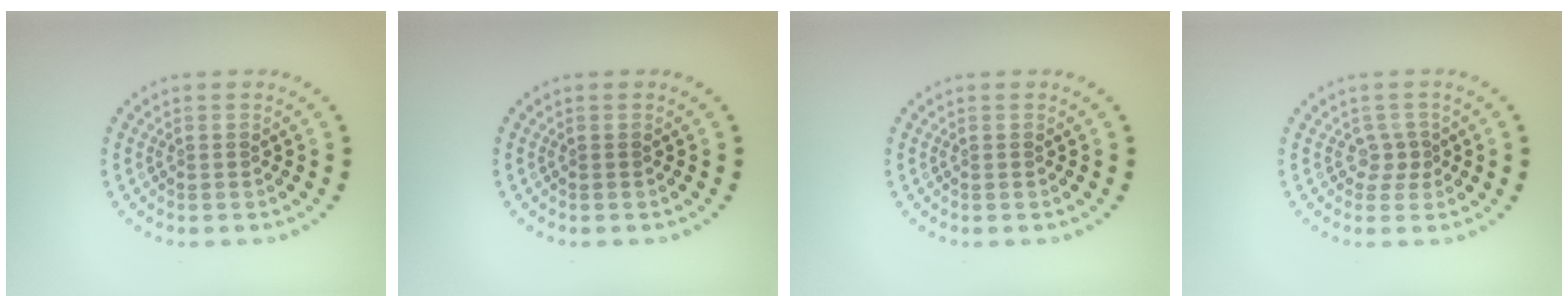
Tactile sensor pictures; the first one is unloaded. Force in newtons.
{"total": 0.0}
{"total": 0.0}
{"total": 1.4, "press": 0.9, "slide": 1.1}